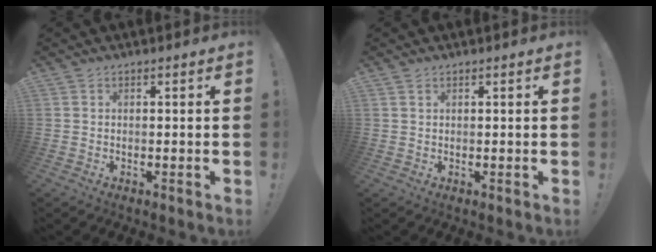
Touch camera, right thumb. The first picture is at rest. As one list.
[{"total": 0.9, "force": [0.7, 0.4, 0.4], "torque": [-0.016, 0.002, 0.015]}]